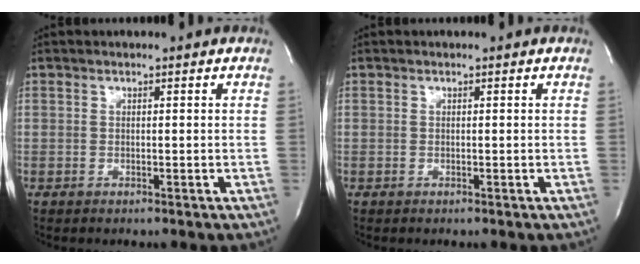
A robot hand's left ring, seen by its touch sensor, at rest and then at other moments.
{"total": 0.0}